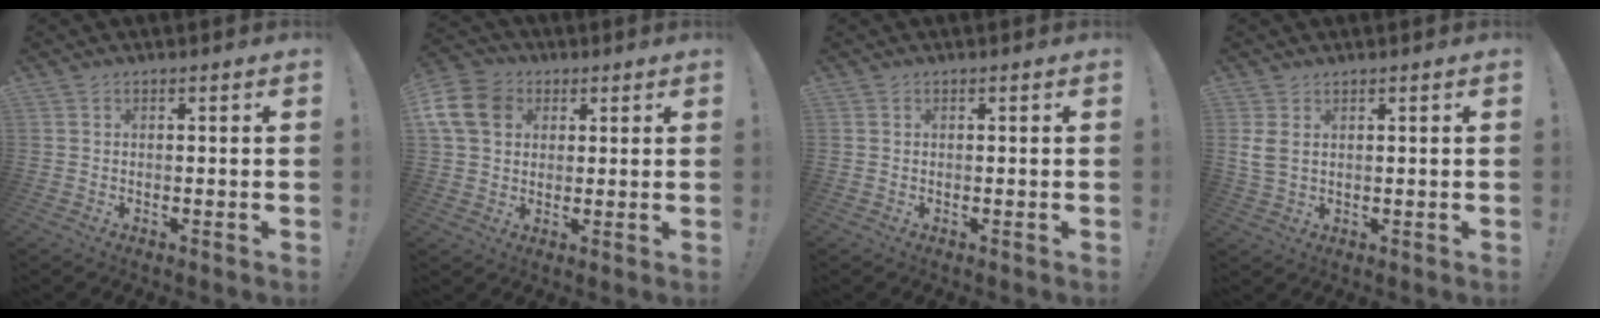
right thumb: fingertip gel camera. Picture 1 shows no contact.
{"total": 12.8, "force": [3.9, 10.3, 6.6], "torque": [-0.121, -0.009, 0.078]}
{"total": 0.0}
{"total": 3.8, "force": [1.5, 2.3, 2.6], "torque": [-0.048, -0.004, 0.029]}